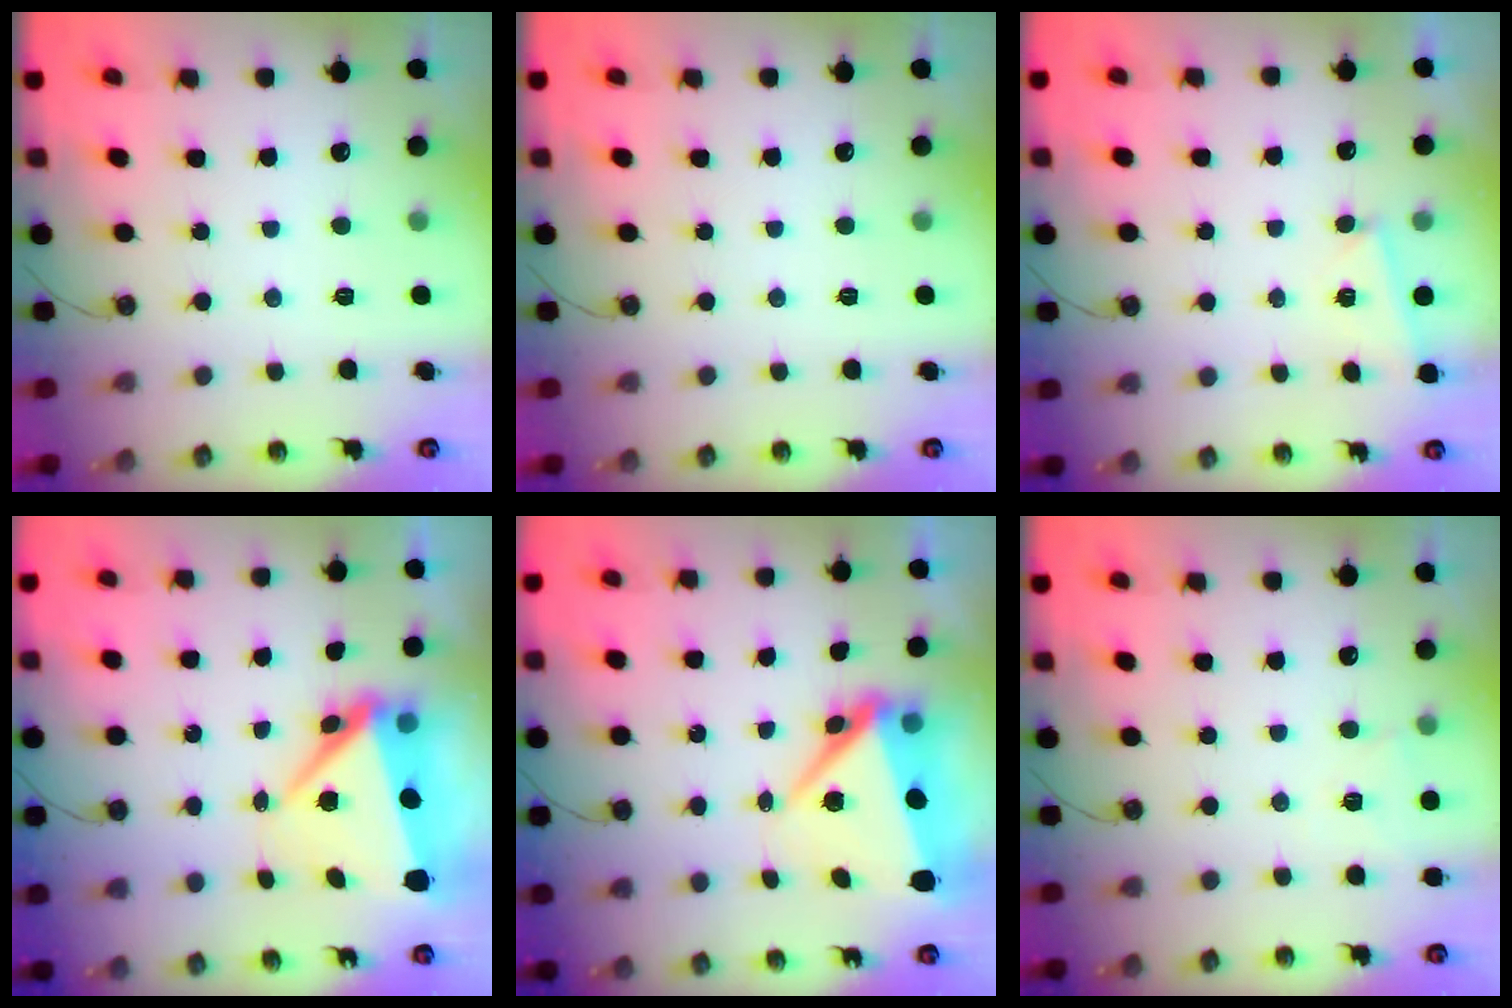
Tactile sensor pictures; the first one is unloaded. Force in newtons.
{"total": 0.0}
{"total": 2.9, "press": 2.4, "slide": 1.5}
{"total": 9.6, "press": 8.7, "slide": 4.1}
{"total": 9.3, "press": 8.9, "slide": 2.8}
{"total": 4.8, "press": 4.3, "slide": 2.1}